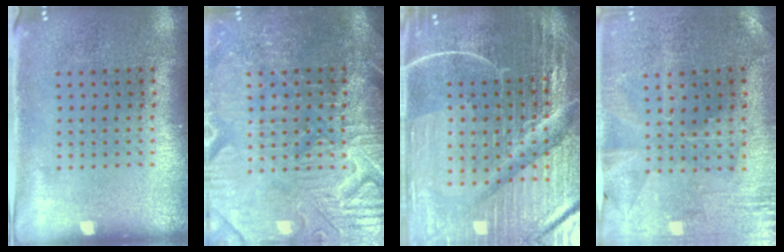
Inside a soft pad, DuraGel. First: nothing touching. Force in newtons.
{"total": 4.3, "press": 4.0, "slide": 1.6}
{"total": 7.1, "press": 6.2, "slide": 3.4}
{"total": 0.7, "press": 0.6, "slide": 0.3}